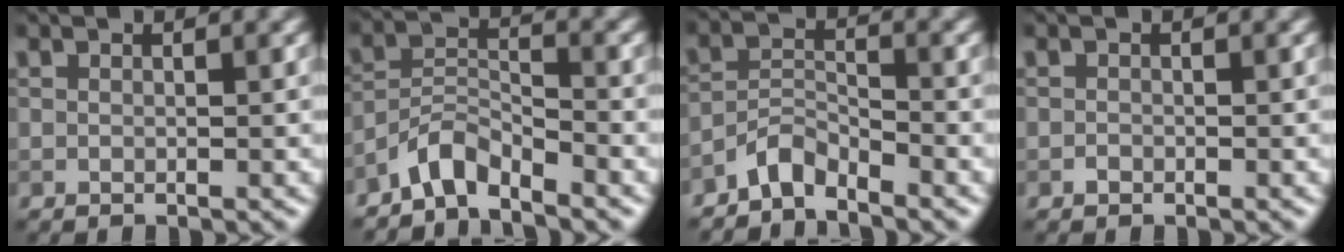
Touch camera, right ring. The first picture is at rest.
{"total": 3.5, "force": [-3.2, 0.8, 1.3], "torque": [-0.023, 0.010, -0.072]}
{"total": 2.8, "force": [-2.6, 0.7, 0.8], "torque": [-0.015, 0.009, -0.058]}
{"total": 0.5, "force": [-0.3, 0.4, 0.1], "torque": [-0.001, -0.002, -0.007]}